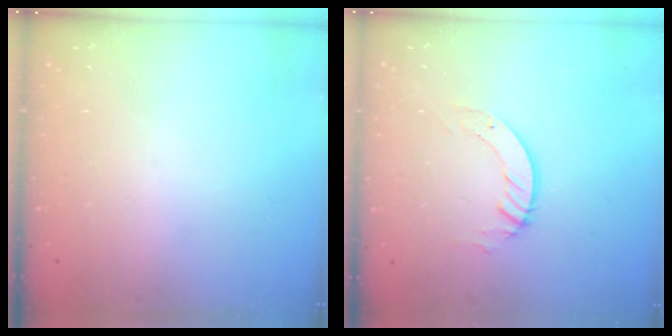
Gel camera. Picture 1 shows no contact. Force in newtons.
{"total": 3.4, "press": 3.4, "slide": 0.1}